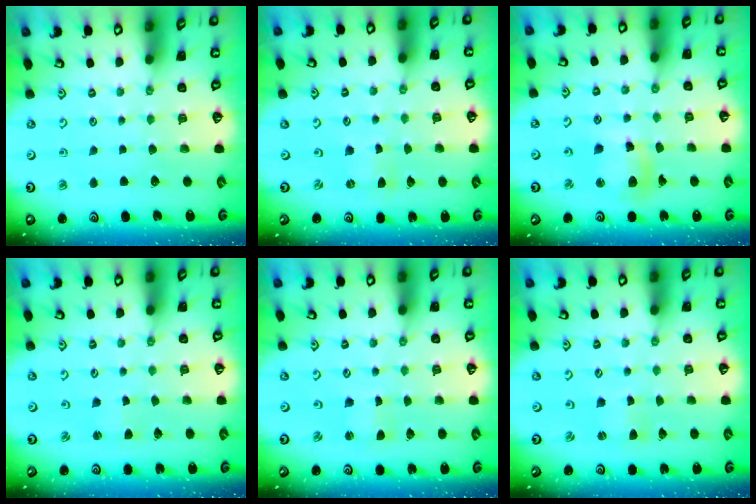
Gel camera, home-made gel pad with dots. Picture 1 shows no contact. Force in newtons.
{"total": 0.0}
{"total": 11.5, "press": 11.4, "slide": 1.7}
{"total": 1.5, "press": 1.4, "slide": 0.2}
{"total": 0.0}
{"total": 1.5, "press": 1.4, "slide": 0.2}